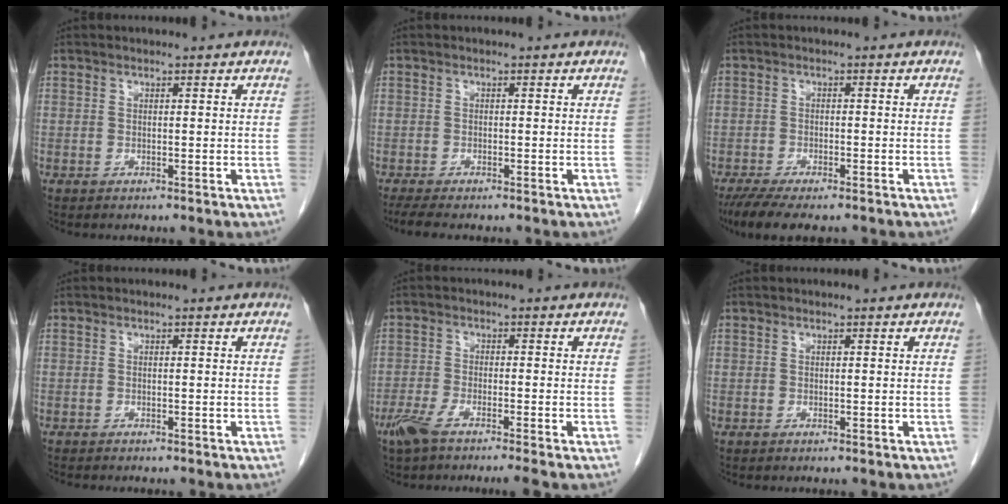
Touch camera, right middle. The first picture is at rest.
{"total": 3.9, "force": [-3.2, 0.7, 2.2], "torque": [-0.038, -0.011, -0.046]}
{"total": 8.4, "force": [-6.6, 2.1, 4.7], "torque": [-0.072, -0.014, -0.104]}
{"total": 2.0, "force": [-1.8, 0.4, 0.8], "torque": [-0.017, -0.004, -0.021]}
{"total": 5.7, "force": [-4.3, 0.1, 3.8], "torque": [-0.071, -0.012, -0.078]}
{"total": 0.0}